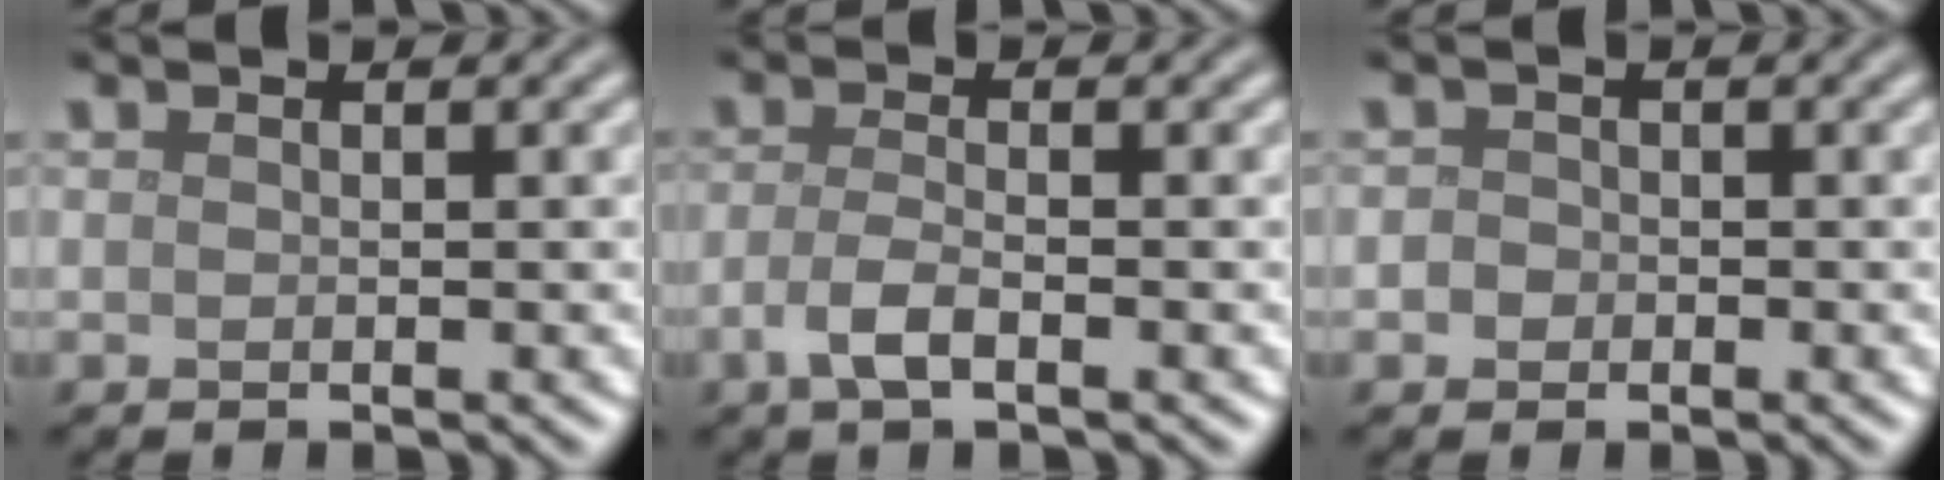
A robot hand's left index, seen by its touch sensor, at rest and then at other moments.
{"total": 2.4, "force": [-1.1, 0.8, 2.0], "torque": [-0.045, 0.000, -0.027]}
{"total": 1.3, "force": [-0.2, 1.2, 0.4], "torque": [0.006, 0.000, -0.013]}